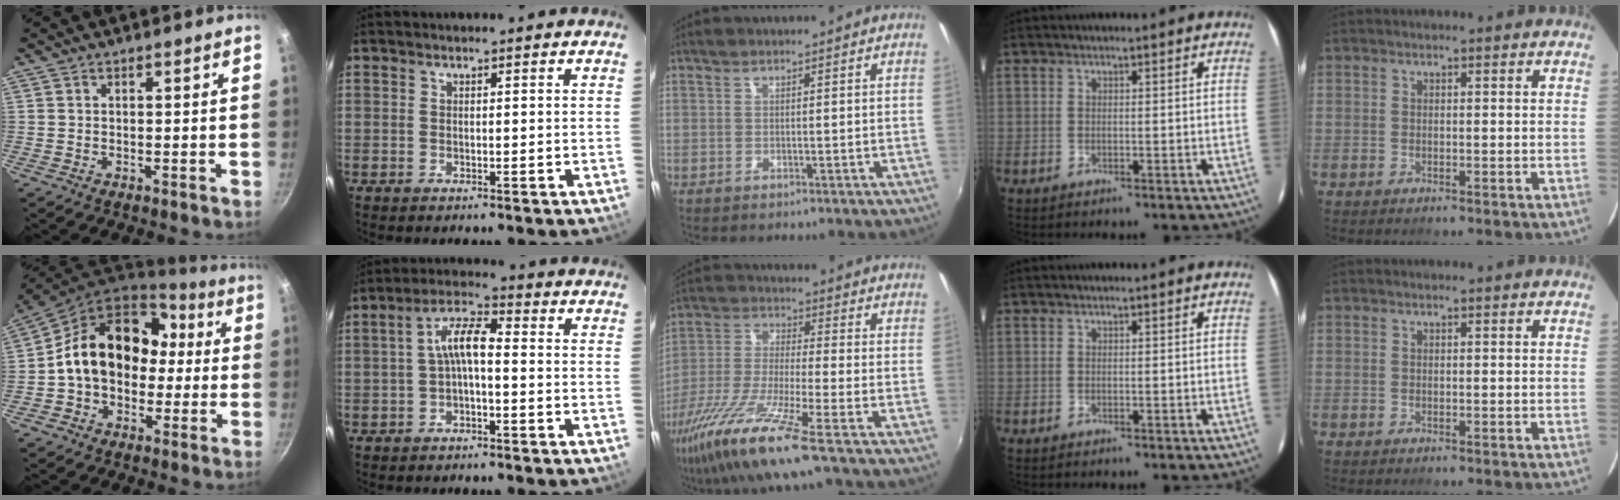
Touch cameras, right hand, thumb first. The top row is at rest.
{"thumb": {"total": 18.0, "force": [0.8, 13.9, 11.3], "torque": [-0.142, 0.051, 0.004]}, "index": {"total": 5.8, "force": [-1.2, 1.9, 5.4], "torque": [-0.114, 0.021, -0.024]}, "middle": {"total": 15.7, "force": [-9.8, 1.0, 12.2], "torque": [-0.261, -0.040, -0.188]}}